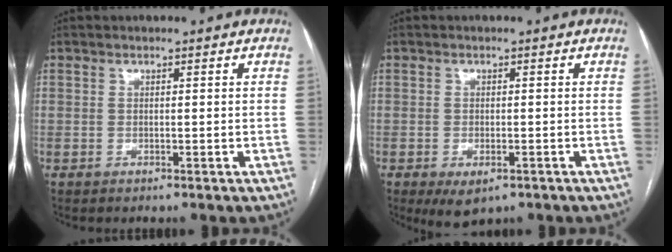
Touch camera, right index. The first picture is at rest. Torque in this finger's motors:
{"motor_torque": [0.66, -0.47, 0.17, 0.03]}